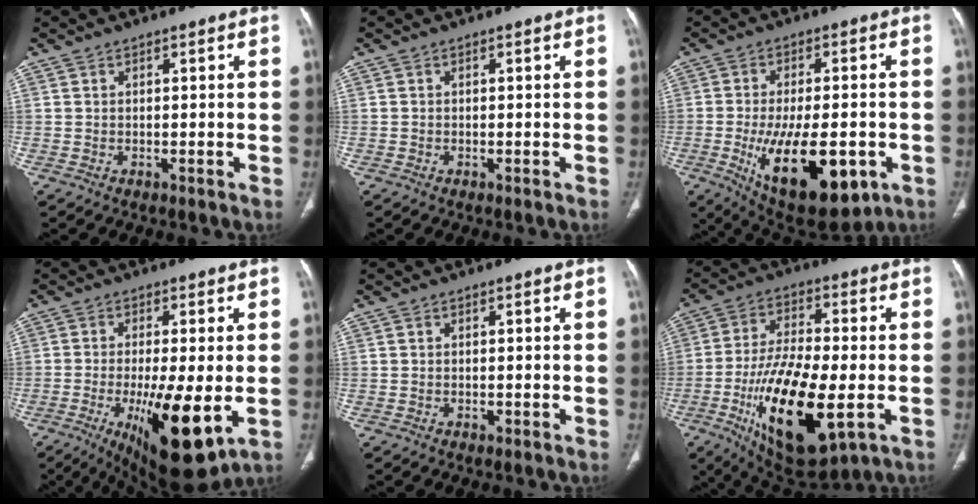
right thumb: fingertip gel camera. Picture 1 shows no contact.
{"total": 0.0}
{"total": 19.0, "force": [-5.9, 8.3, 16.1], "torque": [-0.259, -0.005, -0.067]}
{"total": 15.7, "force": [-4.3, 4.4, 14.4], "torque": [-0.227, -0.022, -0.053]}
{"total": 0.6, "force": [-0.3, 0.4, 0.3], "torque": [-0.004, 0.000, -0.004]}
{"total": 21.2, "force": [-5.8, 8.5, 18.5], "torque": [-0.344, -0.001, -0.087]}